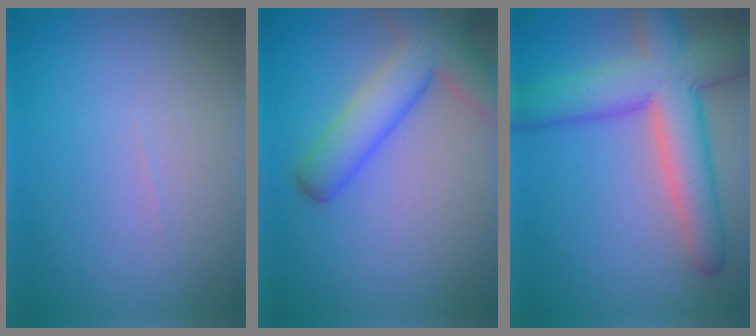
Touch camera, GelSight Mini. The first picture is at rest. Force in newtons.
{"total": 6.2, "press": 6.1, "slide": 0.4}
{"total": 8.5, "press": 8.5, "slide": 0.5}